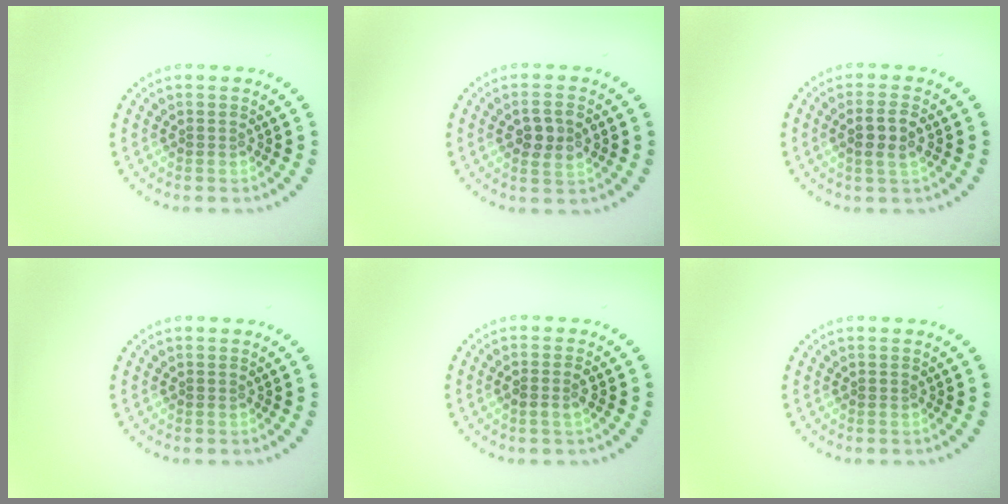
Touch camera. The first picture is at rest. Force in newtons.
{"total": 2.8, "press": 2.8, "slide": 0.3}
{"total": 2.5, "press": 2.4, "slide": 0.7}
{"total": 0.0}
{"total": 1.4, "press": 1.3, "slide": 0.4}
{"total": 0.0}